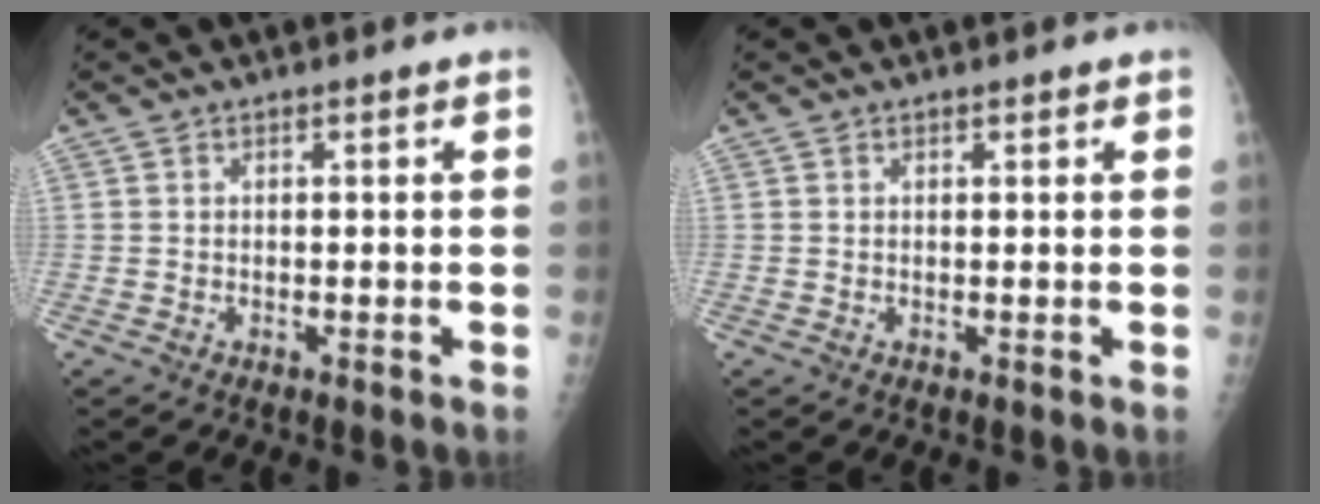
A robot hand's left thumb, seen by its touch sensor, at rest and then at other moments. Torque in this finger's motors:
{"motor_torque": [-0.34, -0.10, -0.18, -0.09, -0.06]}